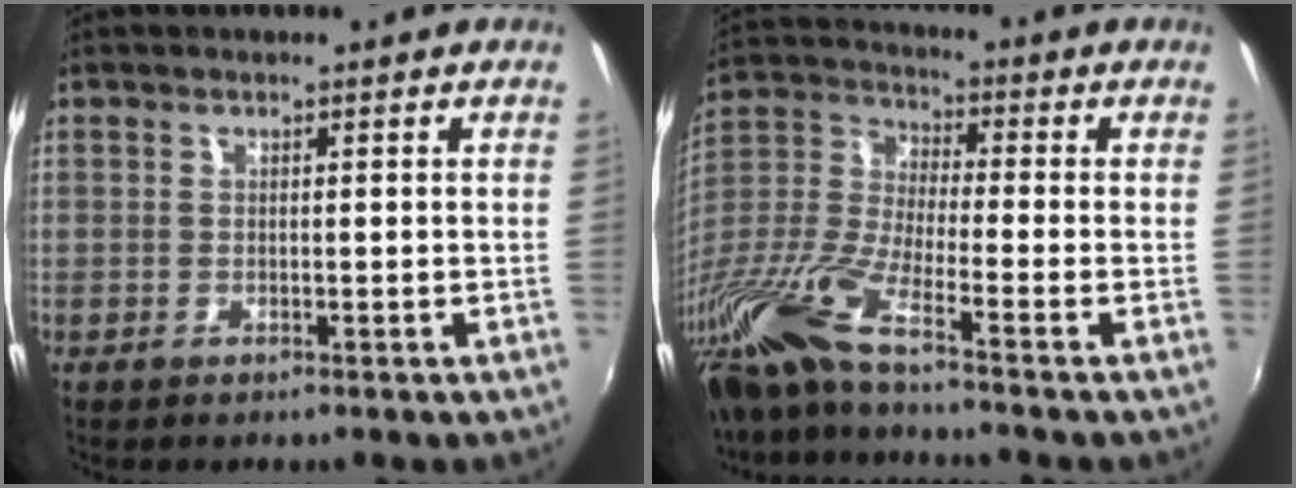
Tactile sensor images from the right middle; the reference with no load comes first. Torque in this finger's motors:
{"motor_torque": [1.18, -0.96, 0.77, 0.21]}